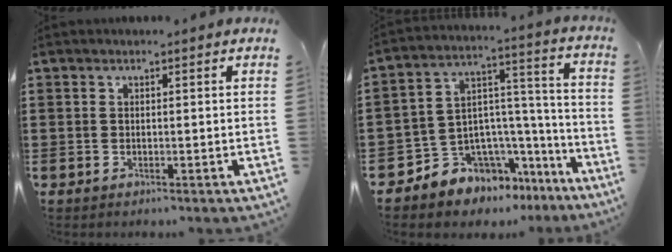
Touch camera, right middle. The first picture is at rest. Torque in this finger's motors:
{"motor_torque": [2.14, 0.00, 0.54, 0.04]}